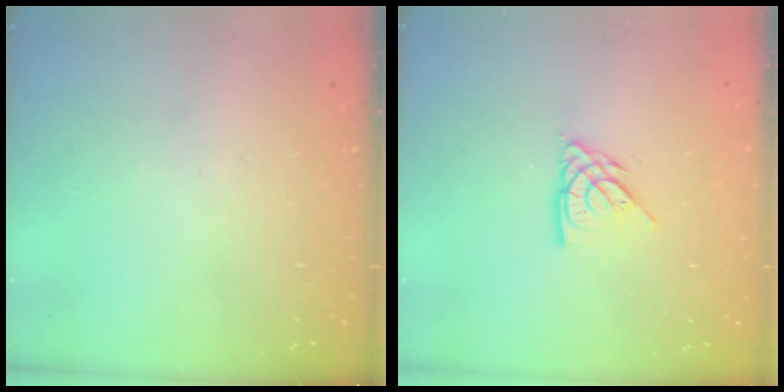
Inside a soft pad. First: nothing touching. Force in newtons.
{"total": 7.6, "press": 7.6, "slide": 0.5}